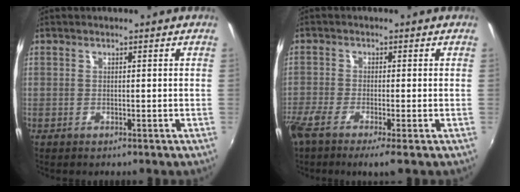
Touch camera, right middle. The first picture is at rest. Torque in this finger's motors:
{"motor_torque": [1.07, -1.06, 0.25, 0.21]}